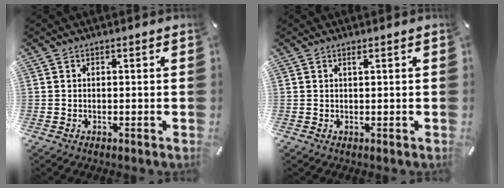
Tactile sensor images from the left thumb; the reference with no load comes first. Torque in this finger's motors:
{"motor_torque": [0.19, 0.15, 0.00, 0.08, 0.04]}